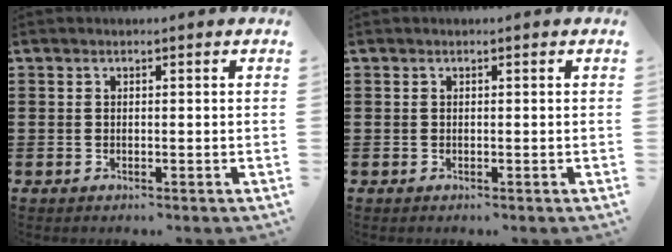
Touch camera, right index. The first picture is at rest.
{"total": 0.0}